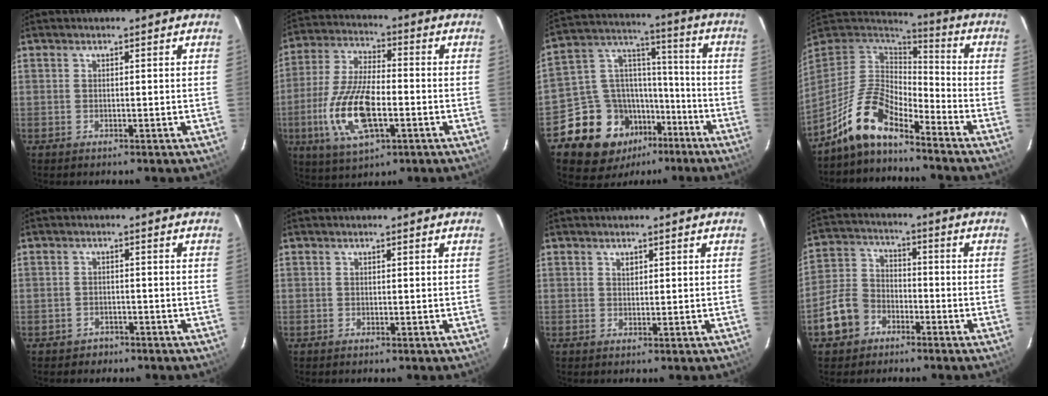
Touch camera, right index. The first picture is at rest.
{"total": 15.5, "force": [-4.4, 6.2, 13.5], "torque": [-0.289, -0.007, -0.080]}
{"total": 17.5, "force": [-10.0, 12.9, 6.3], "torque": [-0.144, 0.050, -0.150]}
{"total": 12.5, "force": [-9.7, 4.1, 6.7], "torque": [-0.141, 0.009, -0.195]}
{"total": 3.1, "force": [-2.2, 2.2, 0.1], "torque": [-0.009, 0.009, -0.031]}
{"total": 0.0}
{"total": 0.9, "force": [0.6, 0.5, 0.3], "torque": [-0.001, 0.003, 0.014]}
{"total": 9.4, "force": [-5.2, 7.1, 3.3], "torque": [-0.090, 0.029, -0.092]}